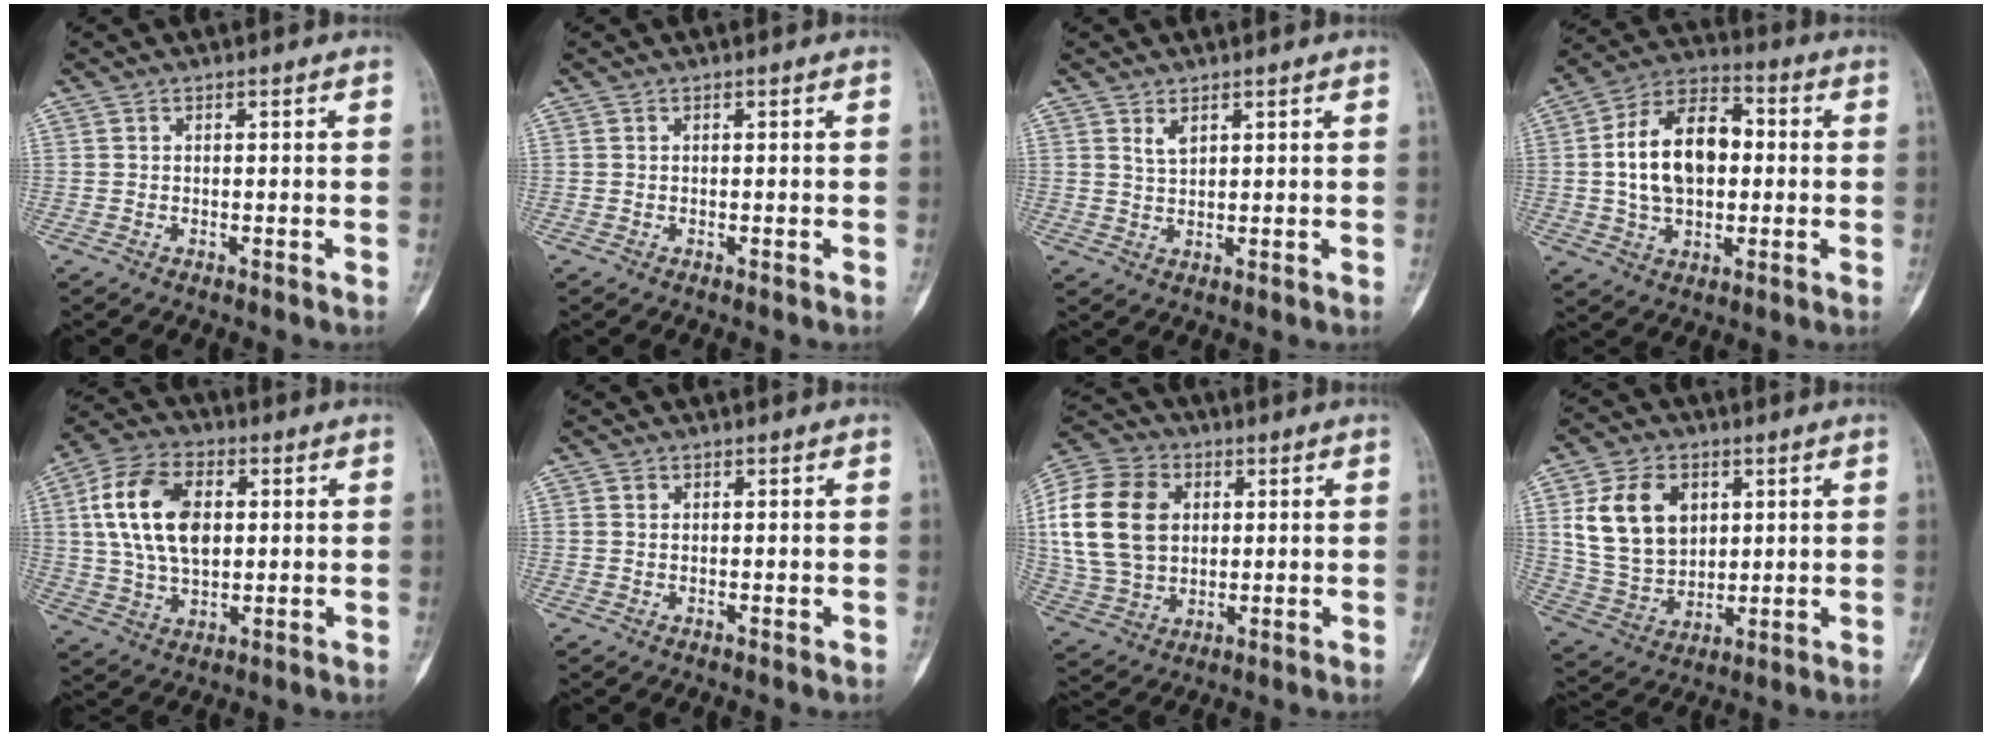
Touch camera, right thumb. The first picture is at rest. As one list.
[{"total": 0.0}, {"total": 2.2, "force": [1.4, 1.0, 1.4], "torque": [-0.023, -0.009, 0.032]}, {"total": 15.9, "force": [0.8, 10.1, 12.3], "torque": [-0.188, 0.025, 0.007]}, {"total": 15.4, "force": [2.8, 9.4, 11.8], "torque": [-0.206, 0.005, 0.050]}, {"total": 0.9, "force": [0.3, 0.8, 0.4], "torque": [-0.001, 0.002, 0.004]}, {"total": 18.5, "force": [3.3, 13.7, 11.9], "torque": [-0.216, 0.007, 0.063]}, {"total": 14.4, "force": [4.3, 10.5, 9.0], "torque": [-0.134, -0.013, 0.092]}]